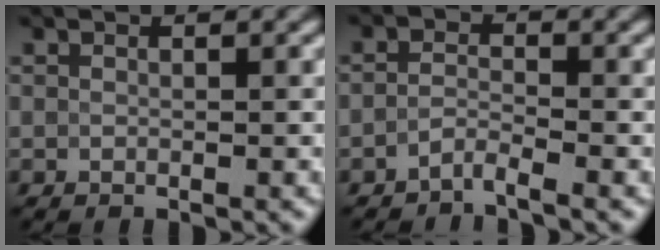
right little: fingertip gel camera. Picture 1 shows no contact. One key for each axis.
{"total": 1.3, "fx": -1.3, "fy": -0.1, "fz": 0.3, "tx": -0.009, "ty": 0.005, "tz": -0.028}